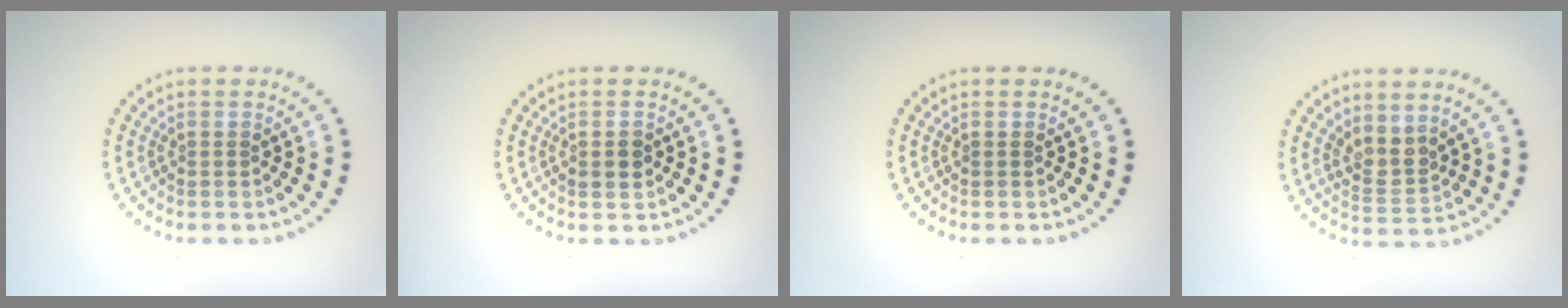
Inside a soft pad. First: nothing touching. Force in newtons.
{"total": 1.2, "press": 1.2, "slide": 0.1}
{"total": 0.0}
{"total": 2.5, "press": 2.1, "slide": 1.5}